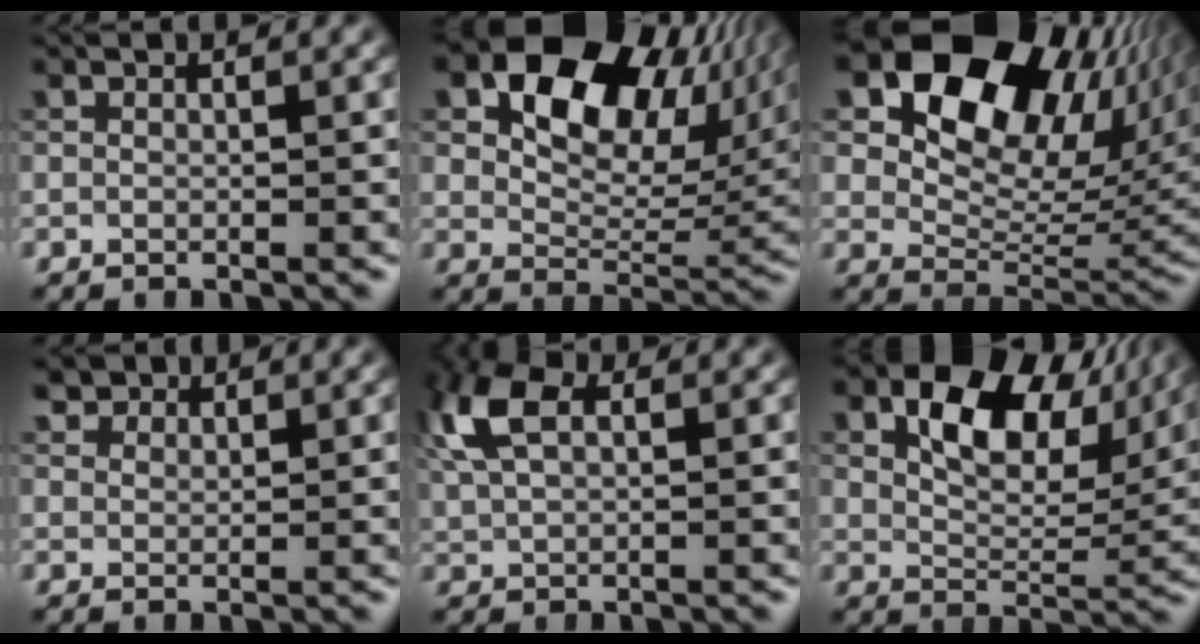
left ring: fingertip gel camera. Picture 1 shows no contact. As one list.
[{"total": 13.8, "force": [6.8, 8.3, 8.7], "torque": [-0.132, 0.014, 0.108]}, {"total": 15.8, "force": [8.7, 9.2, 9.6], "torque": [-0.162, 0.029, 0.146]}, {"total": 2.9, "force": [2.4, 1.5, 0.9], "torque": [-0.024, -0.013, 0.053]}, {"total": 6.5, "force": [2.2, 3.5, 5.1], "torque": [-0.144, 0.022, 0.040]}, {"total": 10.0, "force": [4.3, 5.7, 7.1], "torque": [-0.112, 0.008, 0.068]}]